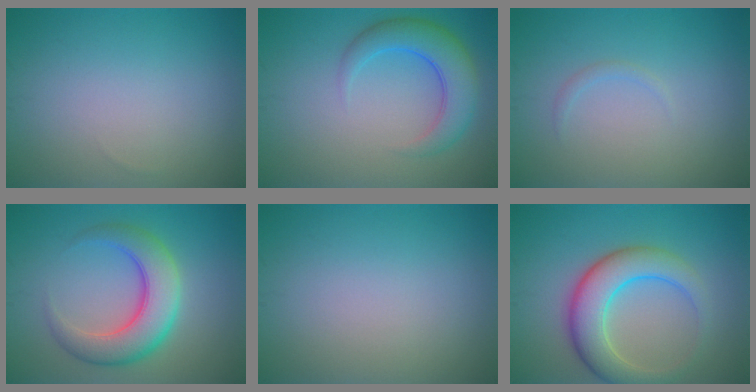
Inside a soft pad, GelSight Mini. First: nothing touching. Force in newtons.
{"total": 5.1, "press": 5.1, "slide": 0.2}
{"total": 0.7, "press": 0.7, "slide": 0.1}
{"total": 6.6, "press": 6.6, "slide": 0.4}
{"total": 0.0}
{"total": 6.4, "press": 6.4, "slide": 0.1}